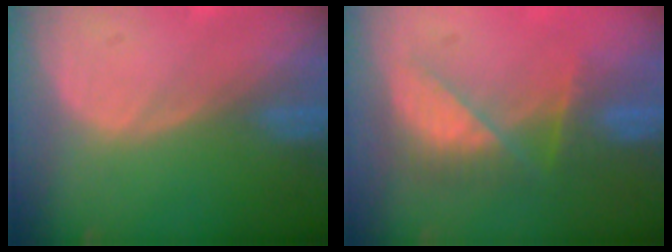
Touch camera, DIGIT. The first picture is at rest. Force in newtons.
{"total": 8.3, "press": 7.1, "slide": 4.3}